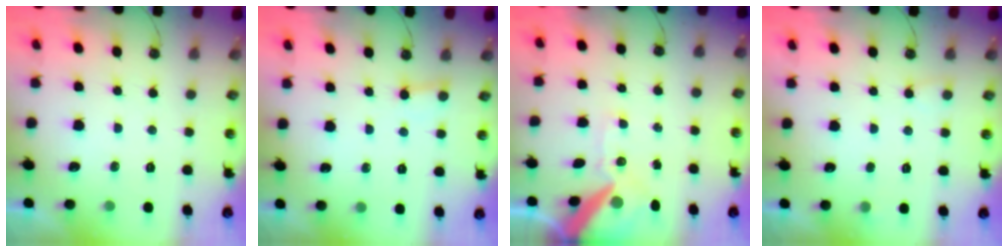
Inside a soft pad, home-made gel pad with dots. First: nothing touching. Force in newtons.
{"total": 2.2, "press": 2.2, "slide": 0.2}
{"total": 12.5, "press": 12.4, "slide": 1.8}
{"total": 6.0, "press": 6.0, "slide": 0.4}